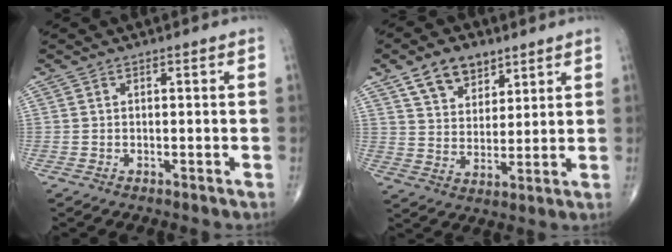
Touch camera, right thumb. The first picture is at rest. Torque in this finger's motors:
{"motor_torque": [-0.31, 1.91, 0.38, 0.31, 0.04]}